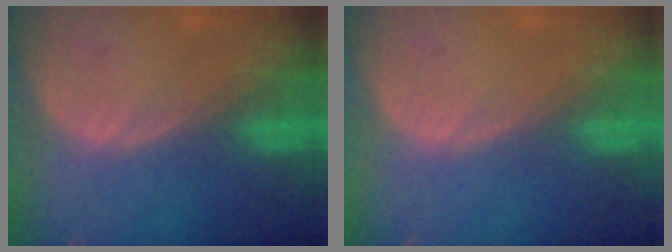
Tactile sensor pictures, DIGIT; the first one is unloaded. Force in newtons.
{"total": 0.0}